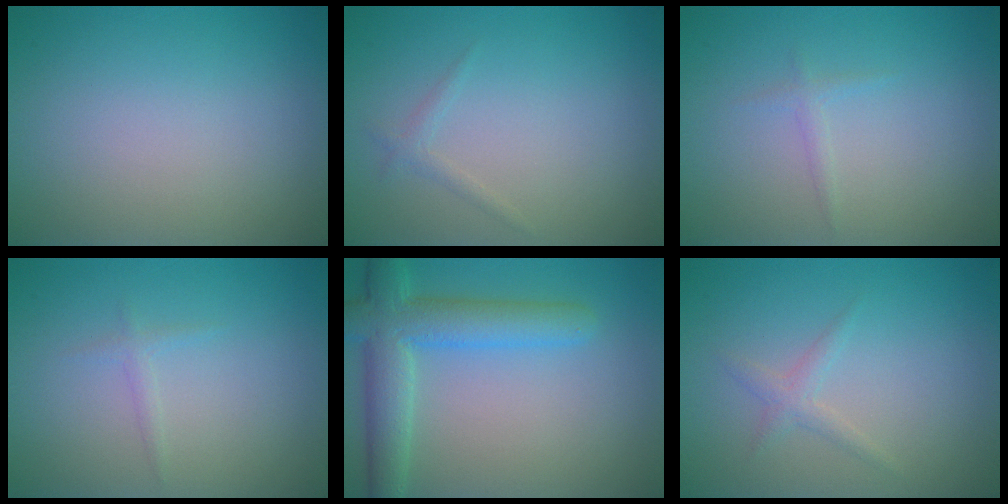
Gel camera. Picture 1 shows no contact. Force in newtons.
{"total": 0.9, "press": 0.9, "slide": 0.1}
{"total": 0.8, "press": 0.8, "slide": 0.0}
{"total": 0.8, "press": 0.8, "slide": 0.0}
{"total": 5.8, "press": 5.8, "slide": 0.5}
{"total": 1.2, "press": 1.2, "slide": 0.1}